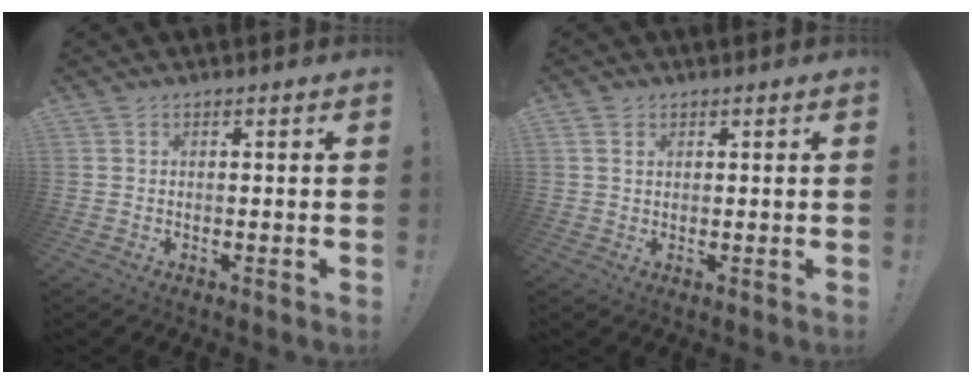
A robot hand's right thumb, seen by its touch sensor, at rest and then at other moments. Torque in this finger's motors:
{"motor_torque": [0.18, -0.23, 0.15, 0.08, -0.04]}